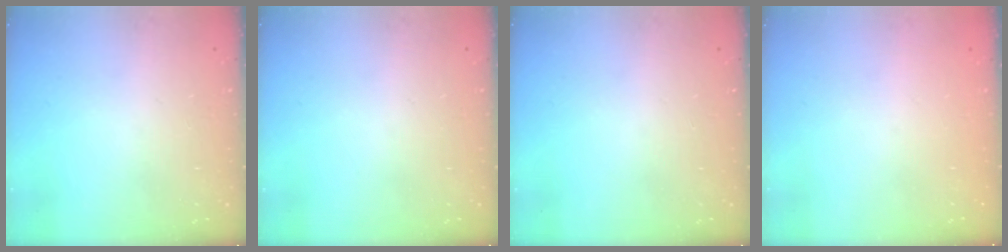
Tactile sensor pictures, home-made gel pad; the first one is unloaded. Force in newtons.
{"total": 0.0}
{"total": 0.0}
{"total": 0.0}